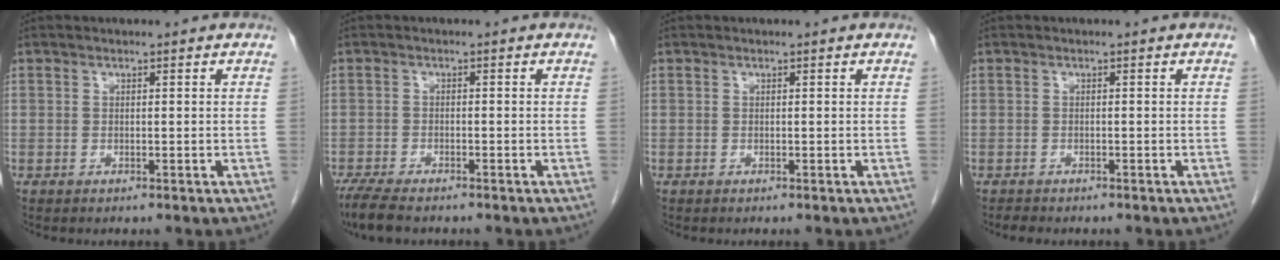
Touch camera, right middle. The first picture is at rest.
{"total": 5.8, "force": [-4.7, 1.3, 3.1], "torque": [-0.061, -0.015, -0.079]}
{"total": 0.0}
{"total": 1.2, "force": [-1.1, 0.3, 0.4], "torque": [-0.016, -0.005, -0.015]}